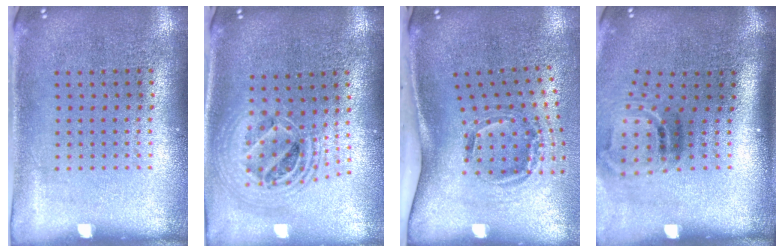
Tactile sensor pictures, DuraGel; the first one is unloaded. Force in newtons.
{"total": 2.1, "press": 1.7, "slide": 1.3}
{"total": 2.1, "press": 1.2, "slide": 1.7}
{"total": 1.9, "press": 1.2, "slide": 1.5}